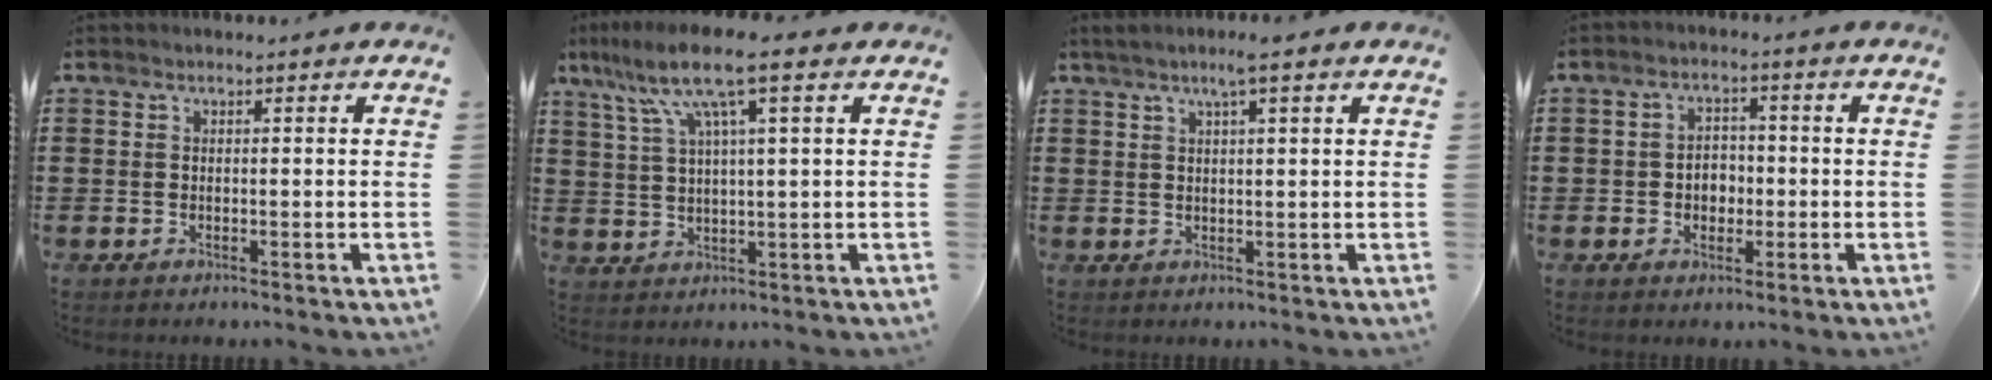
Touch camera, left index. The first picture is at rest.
{"total": 9.1, "force": [4.6, 0.9, 7.8], "torque": [-0.172, -0.004, 0.075]}
{"total": 3.4, "force": [1.9, -0.3, 2.7], "torque": [-0.056, 0.000, 0.033]}
{"total": 3.1, "force": [-0.8, 2.4, 1.7], "torque": [-0.040, 0.006, -0.019]}